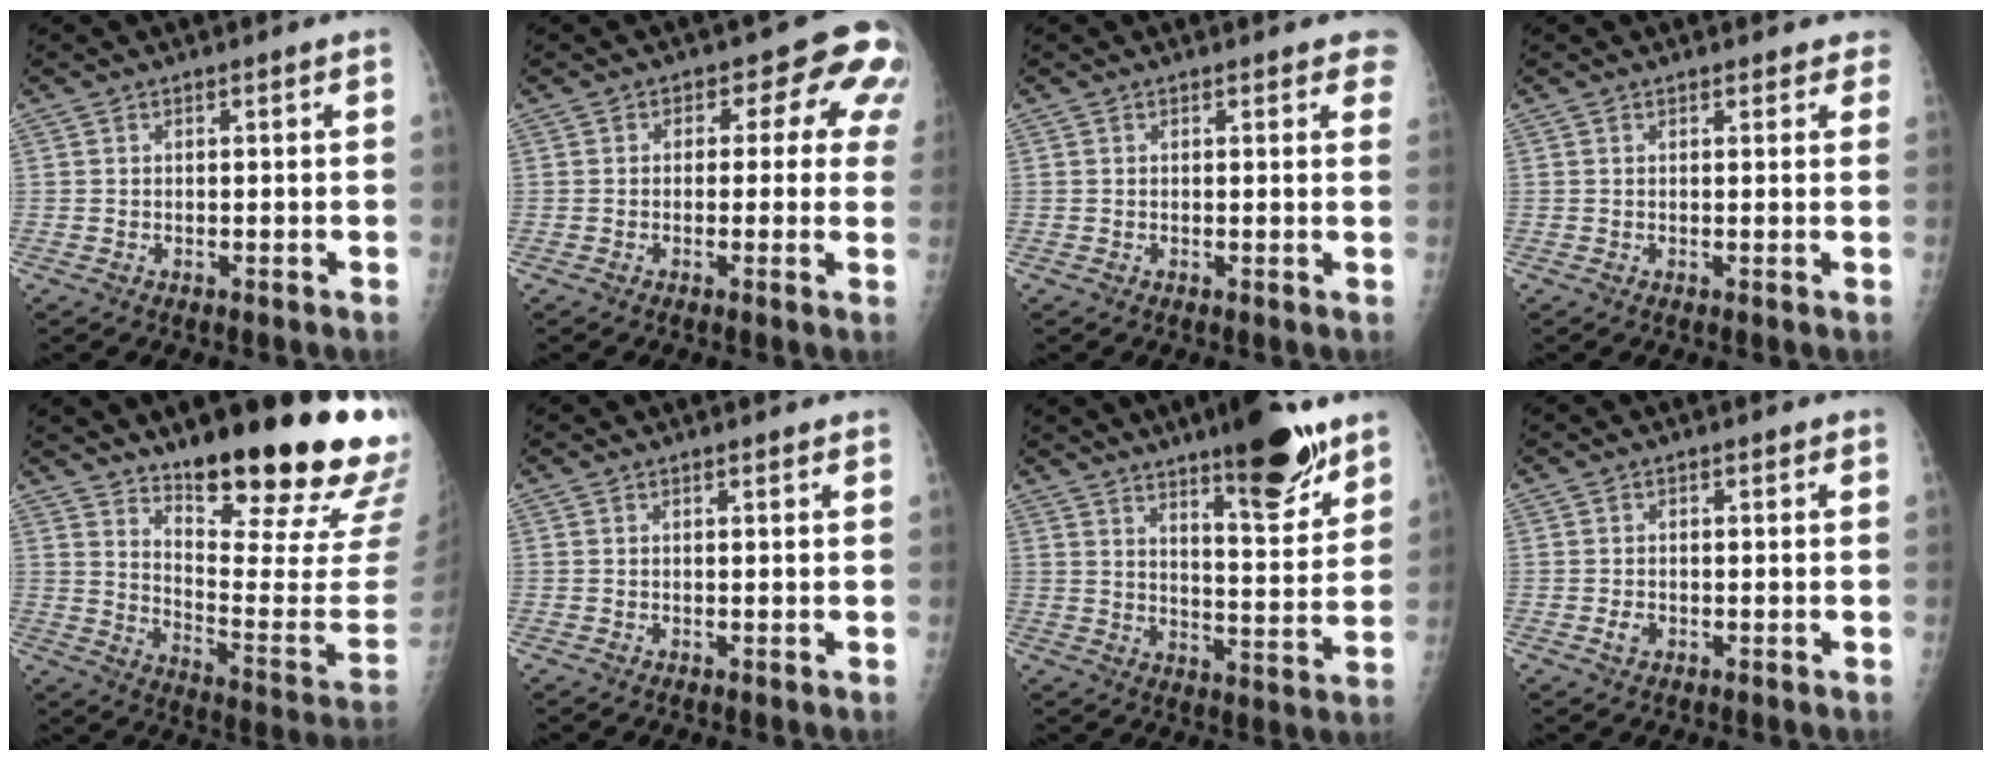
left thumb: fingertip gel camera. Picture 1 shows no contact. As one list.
[{"total": 8.9, "force": [2.2, 5.4, 6.7], "torque": [-0.023, 0.013, 0.011]}, {"total": 3.1, "force": [2.4, 1.3, 1.6], "torque": [0.007, -0.004, 0.015]}, {"total": 3.0, "force": [2.6, 1.3, 0.7], "torque": [0.023, -0.006, 0.015]}, {"total": 23.5, "force": [16.4, 5.2, 16.1], "torque": [-0.203, -0.102, 0.241]}, {"total": 0.7, "force": [0.6, 0.2, 0.4], "torque": [-0.007, 0.000, 0.007]}, {"total": 15.1, "force": [10.2, 3.7, 10.6], "torque": [-0.124, -0.066, 0.156]}, {"total": 1.7, "force": [-0.4, 1.3, 1.0], "torque": [-0.011, 0.001, -0.008]}]